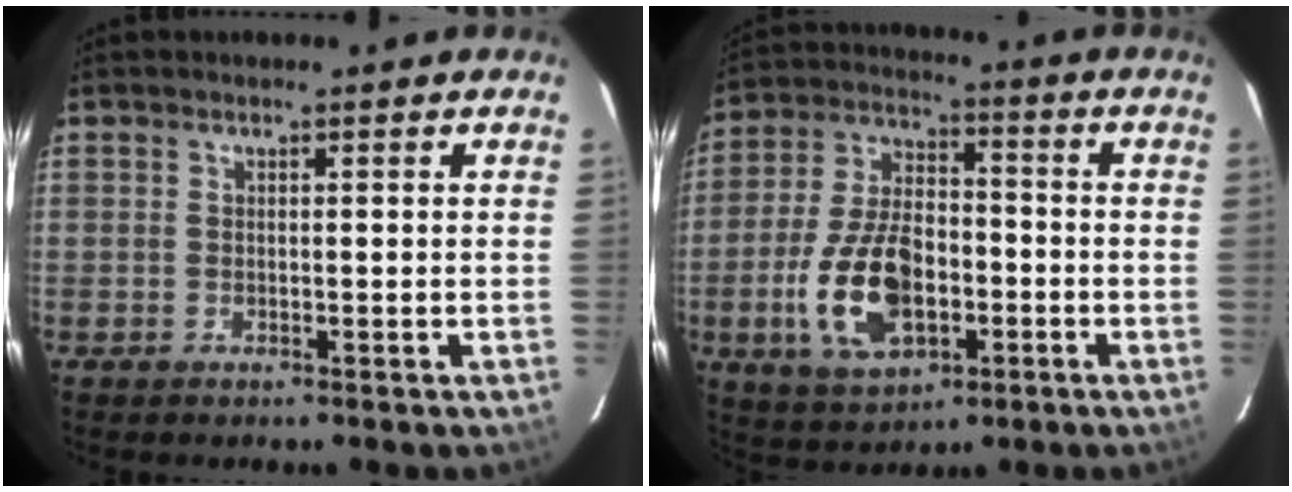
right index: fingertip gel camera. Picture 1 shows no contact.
{"total": 16.1, "force": [-4.8, 8.9, 12.5], "torque": [-0.261, 0.005, -0.074]}